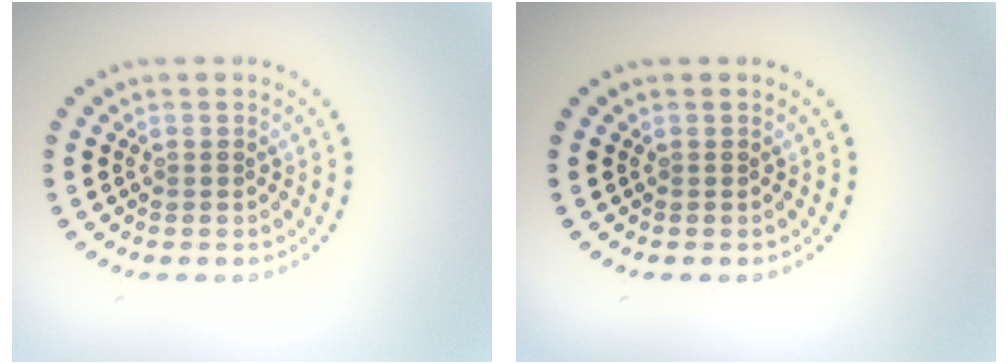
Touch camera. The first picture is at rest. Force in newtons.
{"total": 0.0}